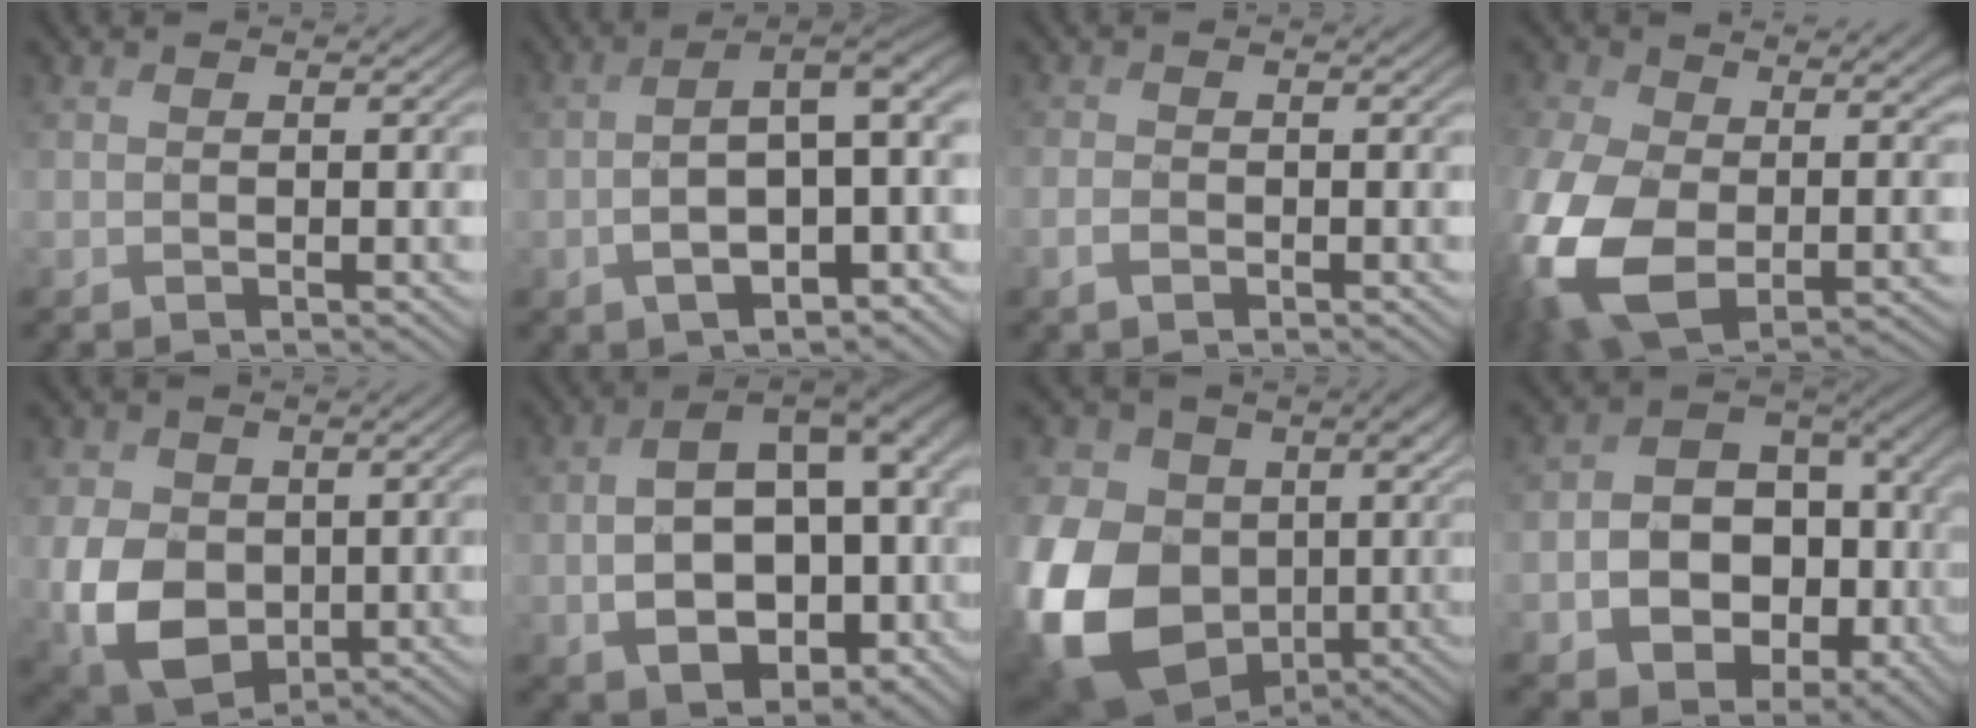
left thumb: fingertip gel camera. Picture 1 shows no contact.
{"total": 11.7, "force": [-2.3, 5.5, 10.1], "torque": [-0.163, -0.001, -0.034]}
{"total": 1.6, "force": [-0.9, 0.8, 1.0], "torque": [-0.026, 0.001, -0.020]}
{"total": 18.5, "force": [0.5, 12.2, 13.9], "torque": [-0.351, -0.049, 0.031]}
{"total": 9.9, "force": [-0.3, 7.5, 6.5], "torque": [-0.177, -0.014, -0.006]}
{"total": 13.9, "force": [-2.7, 9.1, 10.2], "torque": [-0.183, -0.020, -0.032]}
{"total": 19.0, "force": [-1.5, 14.8, 11.9], "torque": [-0.298, -0.034, -0.014]}
{"total": 13.0, "force": [-2.9, 10.0, 7.9], "torque": [-0.144, -0.037, -0.045]}